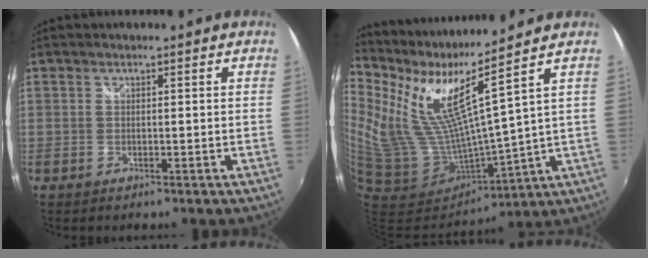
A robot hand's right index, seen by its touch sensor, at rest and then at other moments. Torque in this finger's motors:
{"motor_torque": [0.29, 0.49, 0.60, 0.09]}